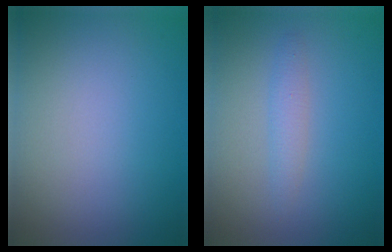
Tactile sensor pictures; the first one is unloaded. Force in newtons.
{"total": 1.5, "press": 1.5, "slide": 0.0}